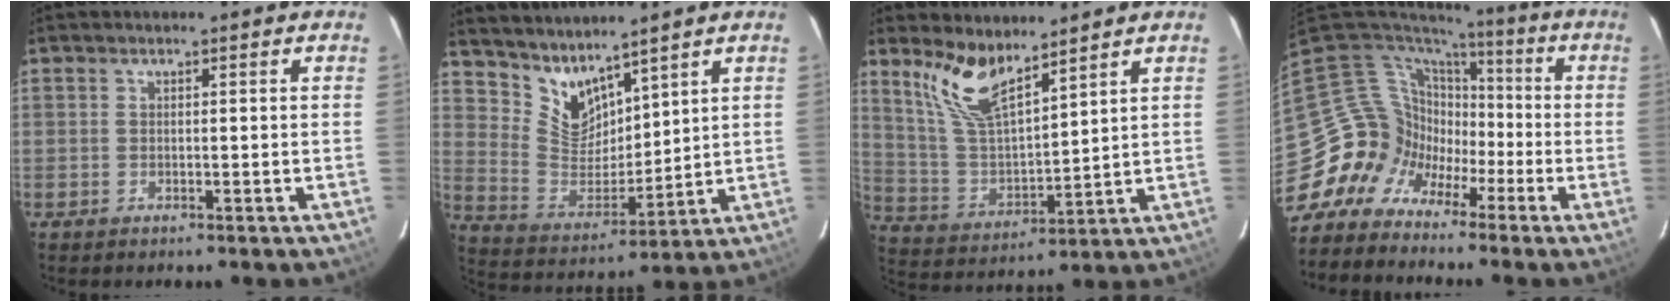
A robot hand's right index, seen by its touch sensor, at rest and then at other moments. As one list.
[{"total": 9.3, "force": [7.9, 3.9, 3.0], "torque": [-0.059, -0.010, 0.169]}, {"total": 10.8, "force": [8.1, 3.2, 6.5], "torque": [-0.133, -0.001, 0.170]}, {"total": 11.3, "force": [-5.6, 9.7, 1.4], "torque": [-0.043, 0.037, -0.119]}]